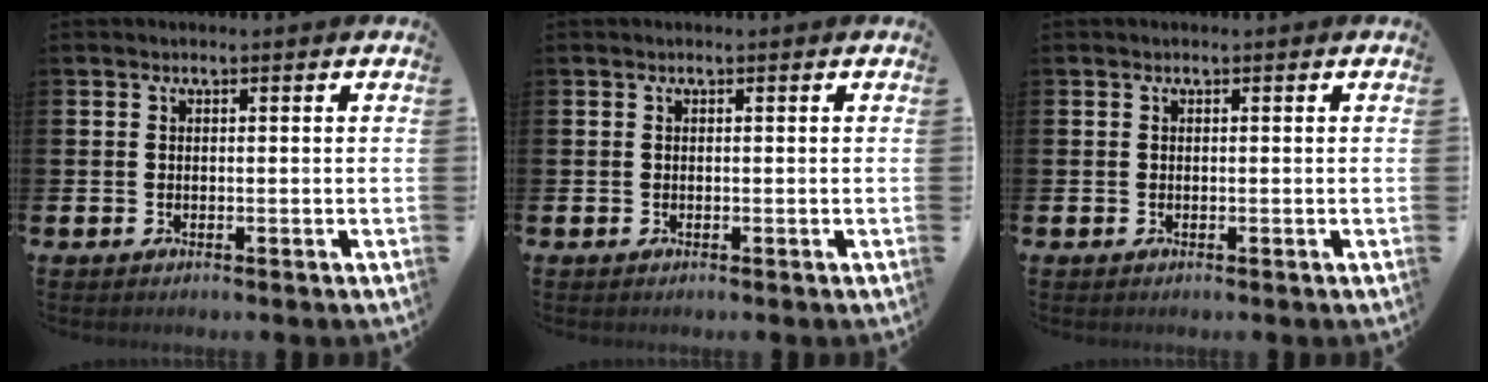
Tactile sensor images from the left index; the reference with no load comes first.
{"total": 0.0}
{"total": 0.0}